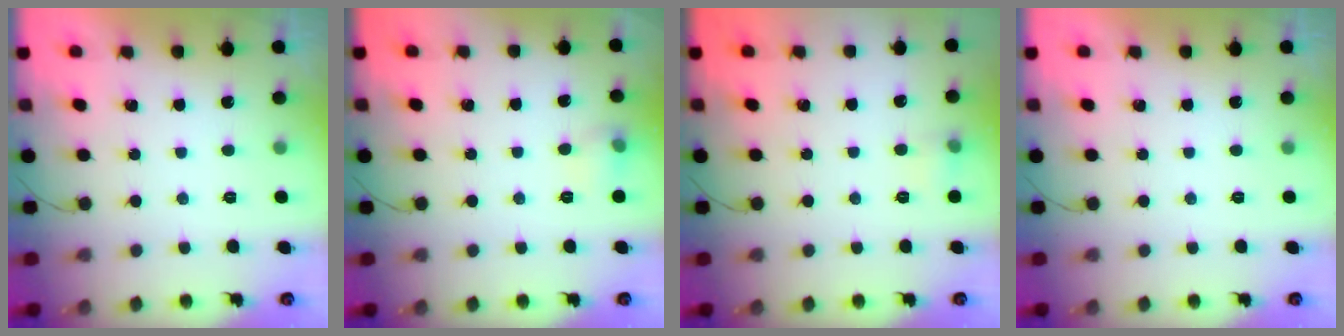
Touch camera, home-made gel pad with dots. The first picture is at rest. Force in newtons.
{"total": 6.3, "press": 6.1, "slide": 1.7}
{"total": 5.7, "press": 5.5, "slide": 1.5}
{"total": 0.0}